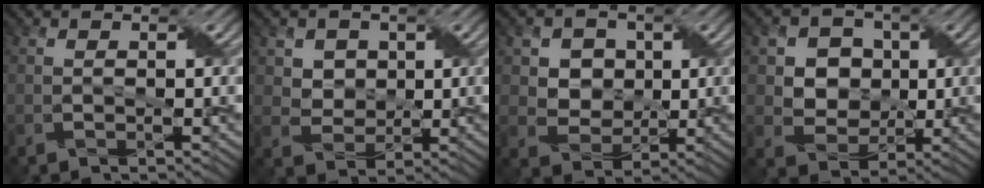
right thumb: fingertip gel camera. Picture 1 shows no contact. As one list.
[{"total": 4.7, "force": [2.1, 3.9, 1.5], "torque": [-0.066, -0.017, 0.056]}, {"total": 6.1, "force": [1.8, 5.3, 2.4], "torque": [-0.081, -0.006, 0.039]}, {"total": 6.9, "force": [1.2, 6.1, 2.9], "torque": [-0.082, 0.004, 0.016]}]